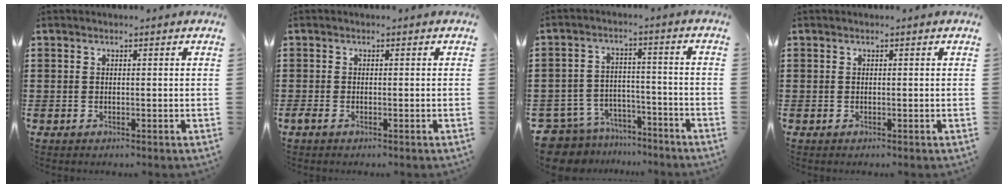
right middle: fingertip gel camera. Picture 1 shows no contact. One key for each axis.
{"total": 0.6, "fx": -0.4, "fy": 0.1, "fz": 0.4, "tx": -0.009, "ty": -0.005, "tz": -0.005}
{"total": 7.4, "fx": -7.1, "fy": 2.0, "fz": 0.5, "tx": -0.040, "ty": 0.012, "tz": -0.148}
{"total": 0.0}